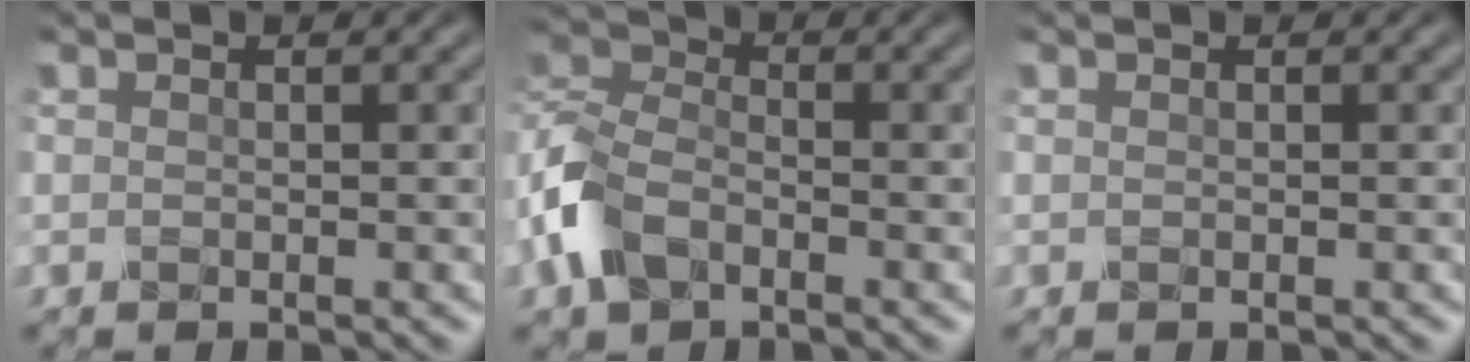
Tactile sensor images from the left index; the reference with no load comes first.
{"total": 6.0, "force": [-3.0, 3.8, 3.6], "torque": [-0.089, 0.006, -0.075]}
{"total": 0.0}